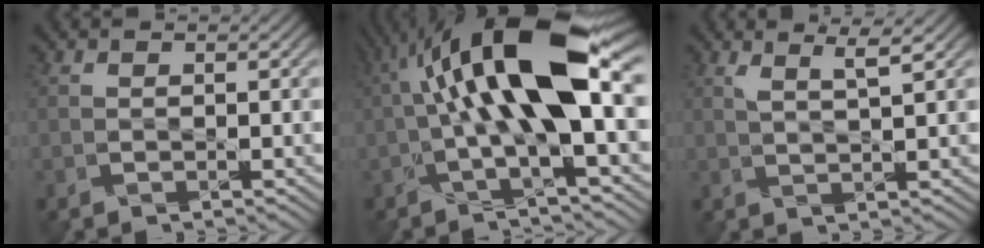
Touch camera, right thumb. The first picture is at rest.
{"total": 14.5, "force": [2.4, 3.8, 13.8], "torque": [-0.250, 0.020, 0.033]}
{"total": 2.3, "force": [1.8, 0.0, 1.5], "torque": [-0.020, 0.006, 0.033]}